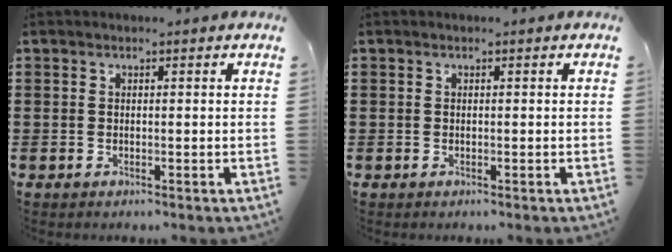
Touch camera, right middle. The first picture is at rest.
{"total": 0.0}